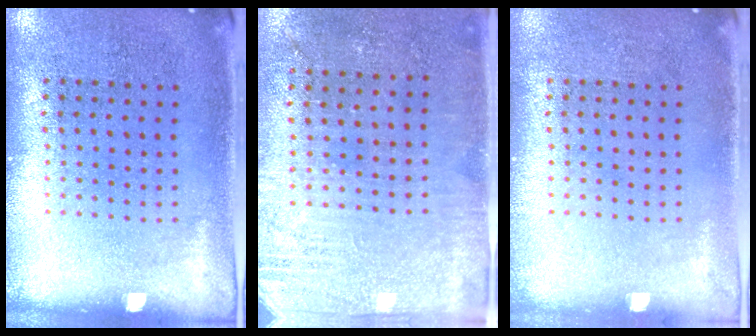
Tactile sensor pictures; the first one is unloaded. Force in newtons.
{"total": 2.9, "press": 2.7, "slide": 1.1}
{"total": 0.0}